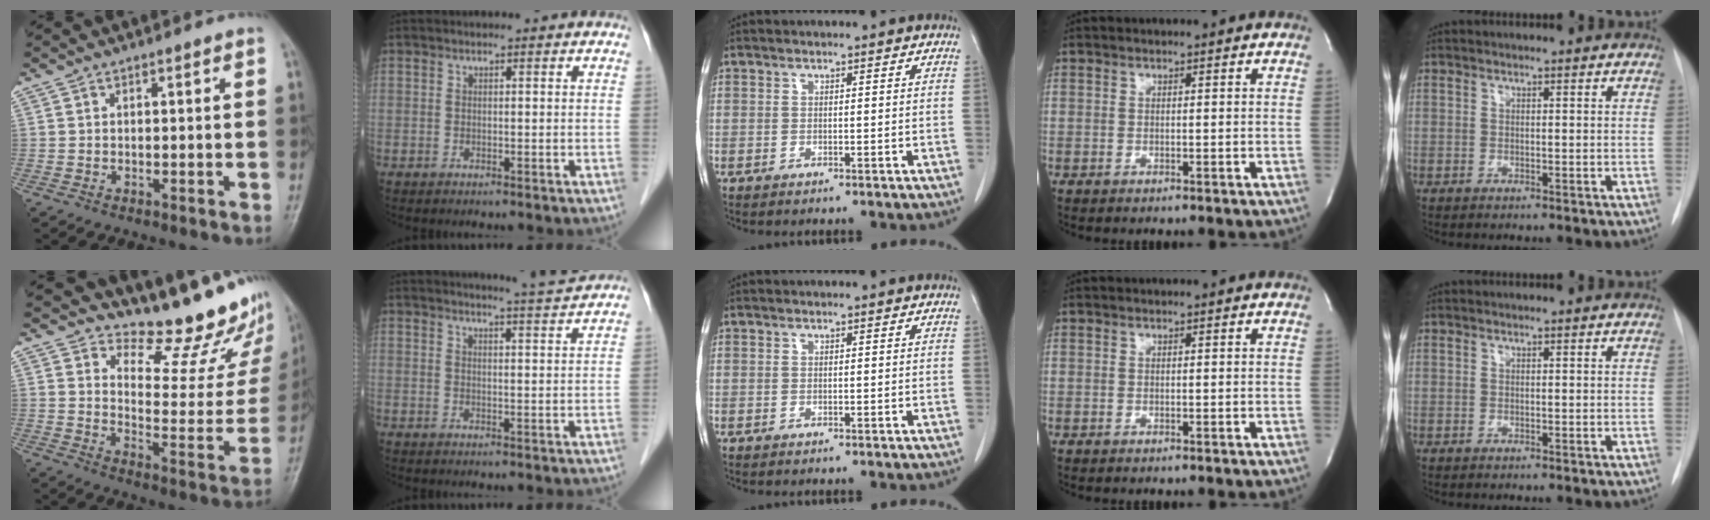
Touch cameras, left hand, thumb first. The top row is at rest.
{"thumb": {"total": 17.7, "force": [15.2, 5.7, 7.1], "torque": [-0.044, -0.138, 0.188]}, "index": {"total": 4.2, "force": [4.0, -1.3, 0.4], "torque": [-0.018, -0.015, 0.055]}}